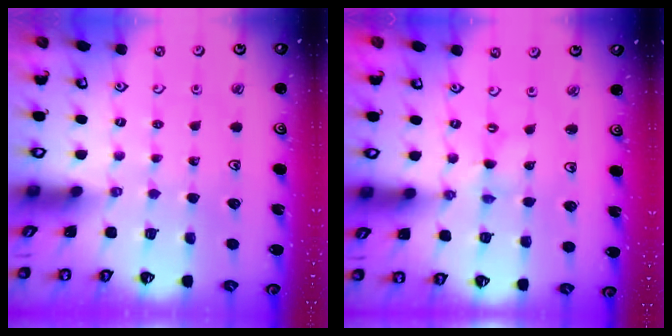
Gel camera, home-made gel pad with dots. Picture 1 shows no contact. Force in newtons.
{"total": 0.0}